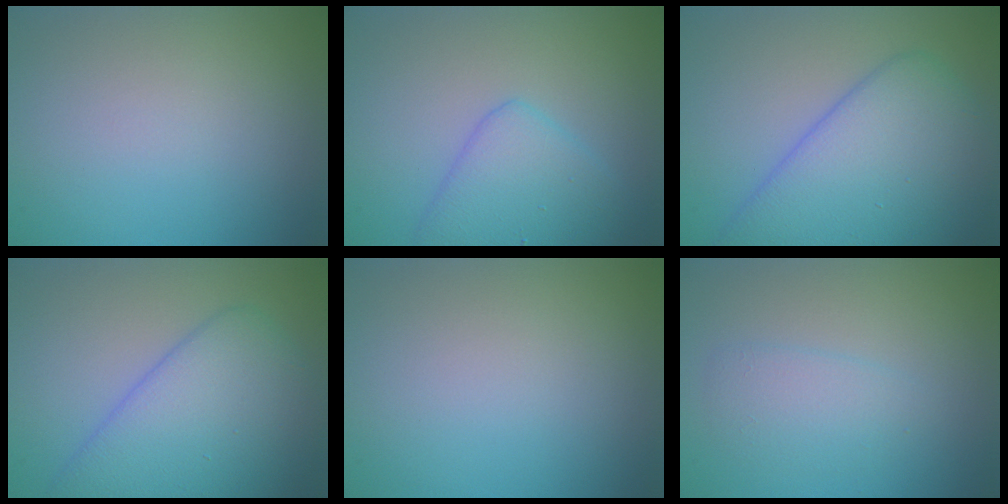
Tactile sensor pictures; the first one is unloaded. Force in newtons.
{"total": 4.4, "press": 4.4, "slide": 0.2}
{"total": 8.9, "press": 8.9, "slide": 0.1}
{"total": 7.2, "press": 7.2, "slide": 0.1}
{"total": 0.0}
{"total": 2.1, "press": 2.1, "slide": 0.2}